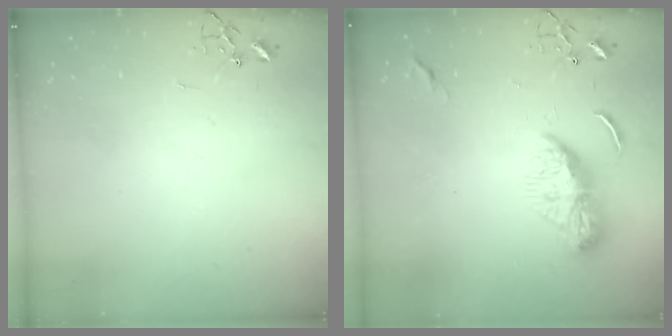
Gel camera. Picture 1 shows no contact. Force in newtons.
{"total": 12.5, "press": 12.5, "slide": 1.1}